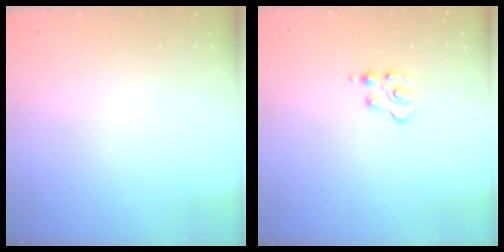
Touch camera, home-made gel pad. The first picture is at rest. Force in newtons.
{"total": 3.0, "press": 3.0, "slide": 0.3}